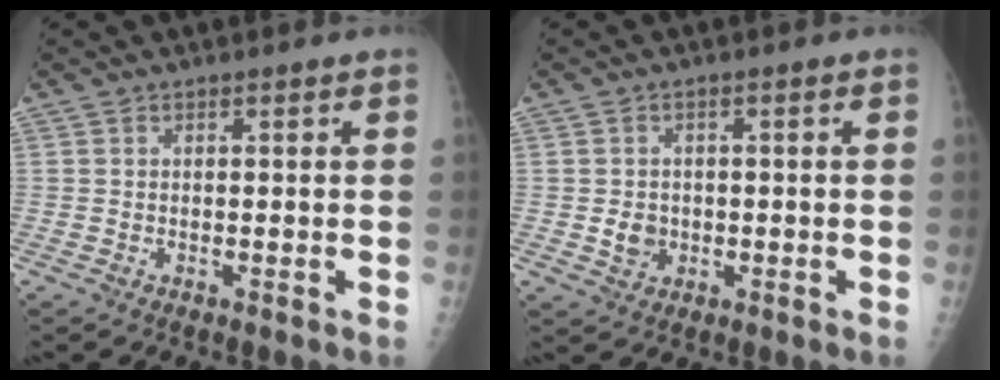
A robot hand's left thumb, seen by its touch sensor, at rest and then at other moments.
{"total": 3.2, "force": [-0.7, 2.8, 1.2], "torque": [-0.010, 0.001, -0.005]}